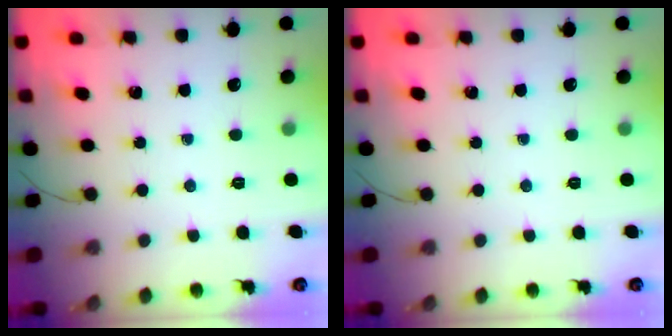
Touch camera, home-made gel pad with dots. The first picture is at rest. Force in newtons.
{"total": 0.0}